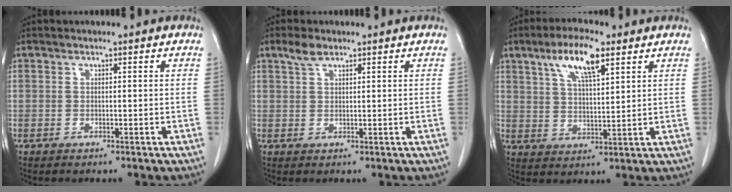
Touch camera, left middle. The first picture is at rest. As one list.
[{"total": 2.4, "force": [1.7, 1.0, 1.4], "torque": [-0.033, 0.008, 0.036]}, {"total": 8.7, "force": [4.9, 2.0, 6.9], "torque": [-0.132, 0.009, 0.089]}]